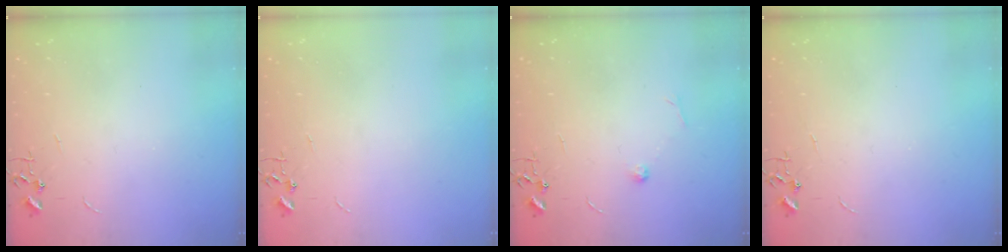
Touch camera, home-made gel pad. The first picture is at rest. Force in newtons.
{"total": 0.0}
{"total": 5.6, "press": 5.5, "slide": 1.1}
{"total": 0.0}